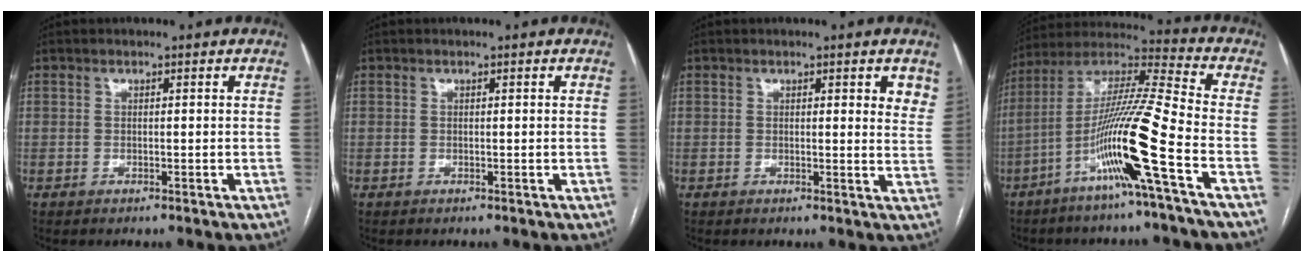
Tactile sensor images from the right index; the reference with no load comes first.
{"total": 0.0}
{"total": 3.9, "force": [2.3, 0.9, 3.1], "torque": [-0.025, -0.007, 0.017]}
{"total": 15.6, "force": [-6.5, -1.9, 14.1], "torque": [-0.273, -0.007, -0.128]}